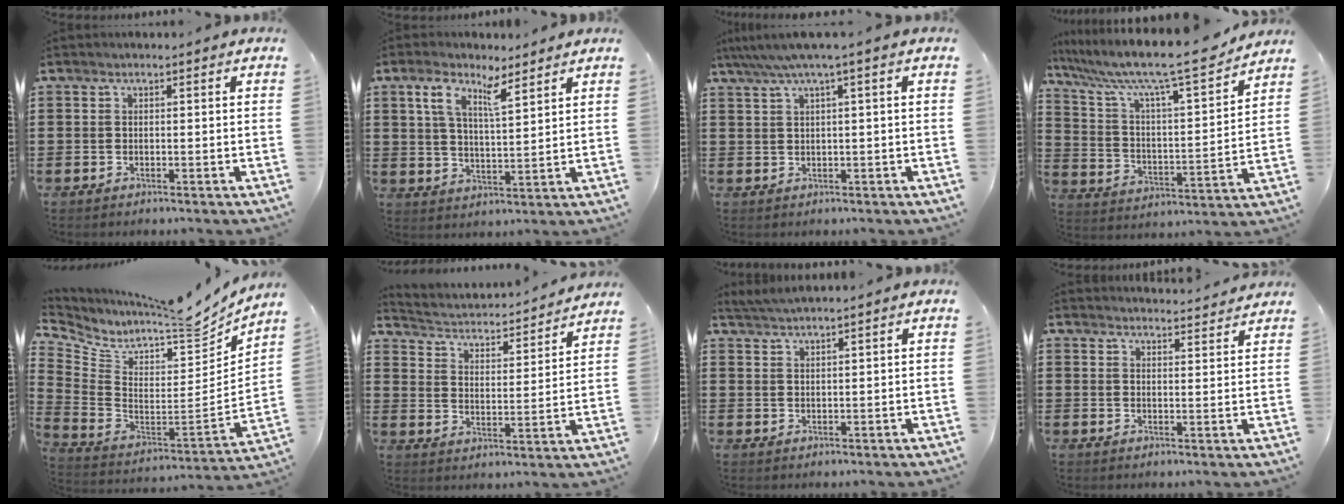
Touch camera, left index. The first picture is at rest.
{"total": 7.0, "force": [4.5, 2.0, 4.9], "torque": [-0.102, -0.005, 0.077]}
{"total": 2.9, "force": [0.9, -0.3, 2.7], "torque": [-0.053, -0.004, 0.012]}
{"total": 10.6, "force": [9.0, 0.6, 5.5], "torque": [-0.145, -0.063, 0.144]}
{"total": 6.8, "force": [5.8, 2.0, 3.0], "torque": [-0.073, -0.069, 0.086]}
{"total": 2.2, "force": [2.2, 0.3, 0.2], "torque": [-0.023, -0.031, 0.025]}
{"total": 1.9, "force": [1.8, -0.5, 0.4], "torque": [-0.012, 0.000, 0.036]}
{"total": 2.8, "force": [2.8, -0.2, 0.0], "torque": [-0.010, -0.014, 0.052]}